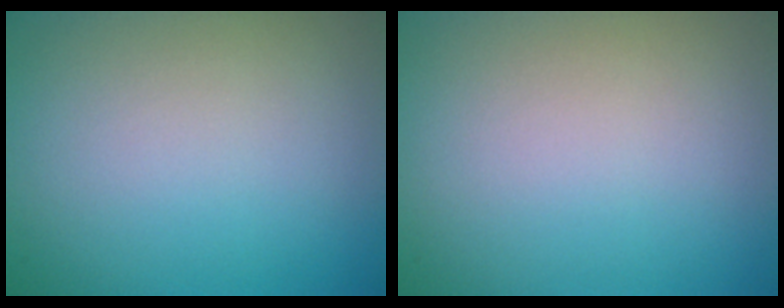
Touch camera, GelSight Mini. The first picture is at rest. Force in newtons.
{"total": 0.0}